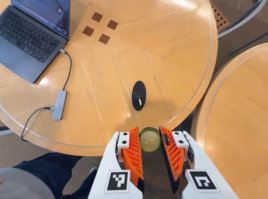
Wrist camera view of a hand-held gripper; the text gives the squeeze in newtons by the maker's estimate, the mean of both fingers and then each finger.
{"total": 7.7, "left": 7.8, "right": 7.5}